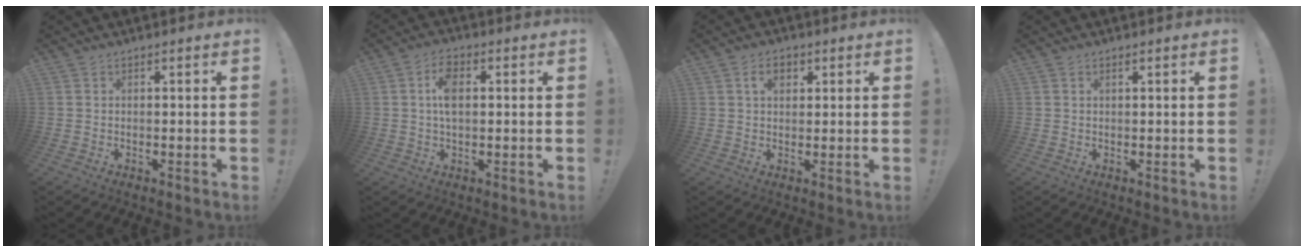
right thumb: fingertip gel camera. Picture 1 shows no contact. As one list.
[{"total": 6.7, "force": [1.0, 3.8, 5.5], "torque": [-0.084, 0.004, 0.016]}, {"total": 4.6, "force": [1.7, 3.0, 3.0], "torque": [-0.046, 0.005, 0.027]}, {"total": 0.5, "force": [0.3, 0.1, 0.4], "torque": [-0.005, -0.001, 0.004]}]